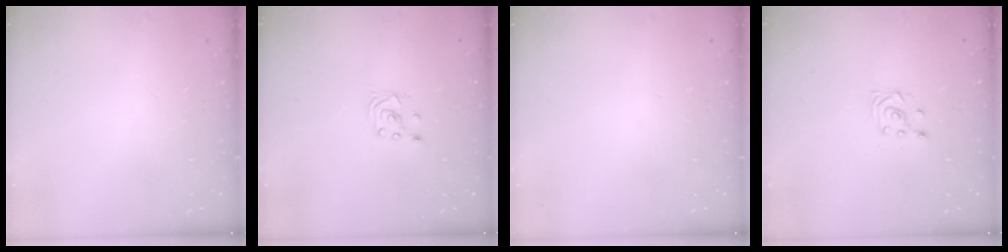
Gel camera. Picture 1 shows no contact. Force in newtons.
{"total": 1.7, "press": 1.6, "slide": 0.1}
{"total": 0.0}
{"total": 3.6, "press": 3.5, "slide": 1.2}